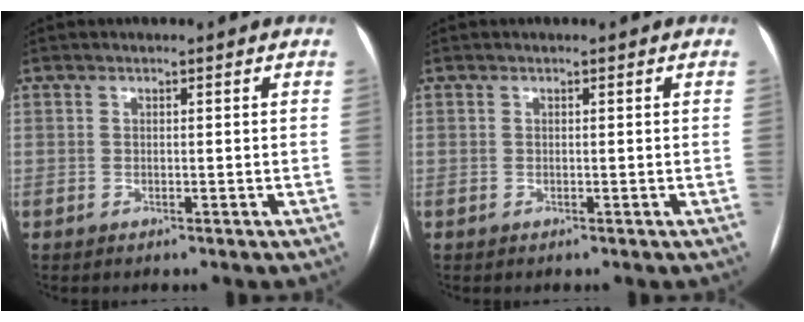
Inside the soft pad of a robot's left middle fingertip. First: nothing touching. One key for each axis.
{"total": 0.0}